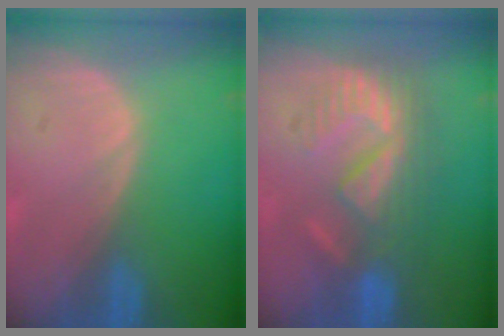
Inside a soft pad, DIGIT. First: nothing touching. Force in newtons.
{"total": 9.1, "press": 8.0, "slide": 4.3}